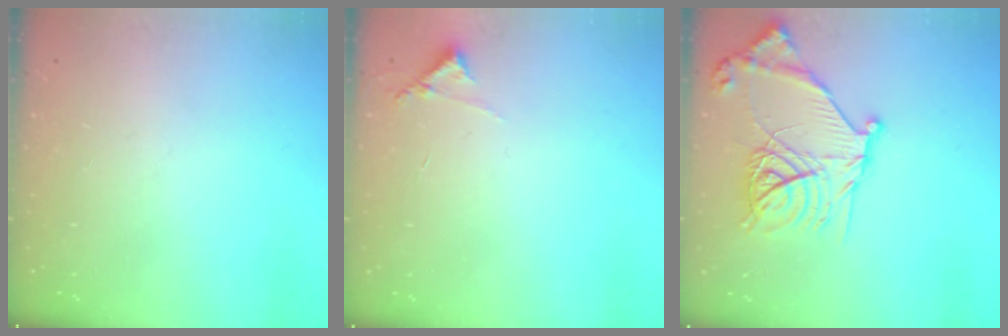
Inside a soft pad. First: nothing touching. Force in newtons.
{"total": 4.3, "press": 4.3, "slide": 0.2}
{"total": 18.8, "press": 18.7, "slide": 2.0}